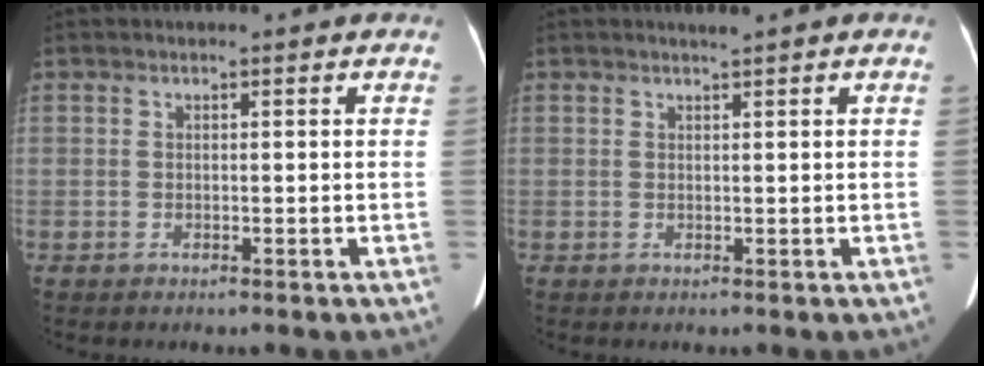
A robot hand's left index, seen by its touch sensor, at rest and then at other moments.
{"total": 0.8, "force": [0.7, -0.2, 0.4], "torque": [-0.011, -0.002, 0.016]}